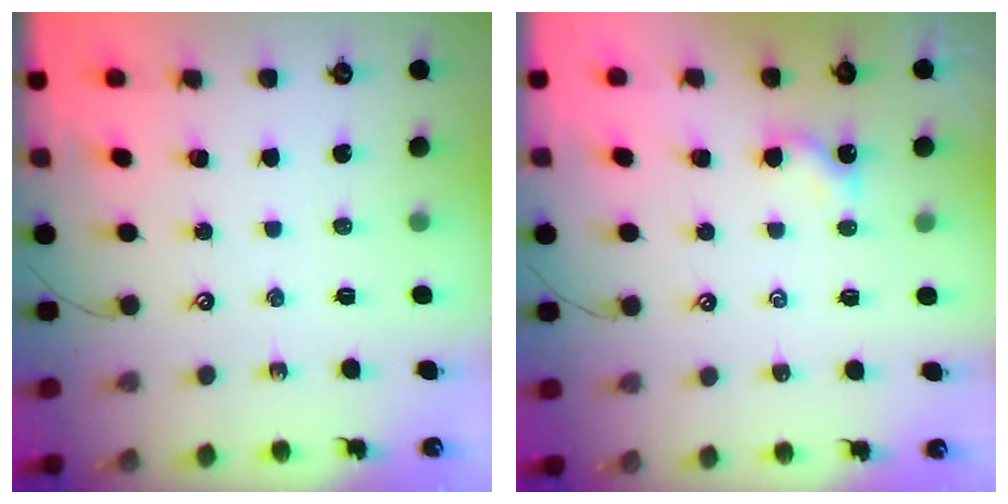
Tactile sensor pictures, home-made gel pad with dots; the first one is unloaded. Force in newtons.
{"total": 0.6, "press": 0.5, "slide": 0.3}